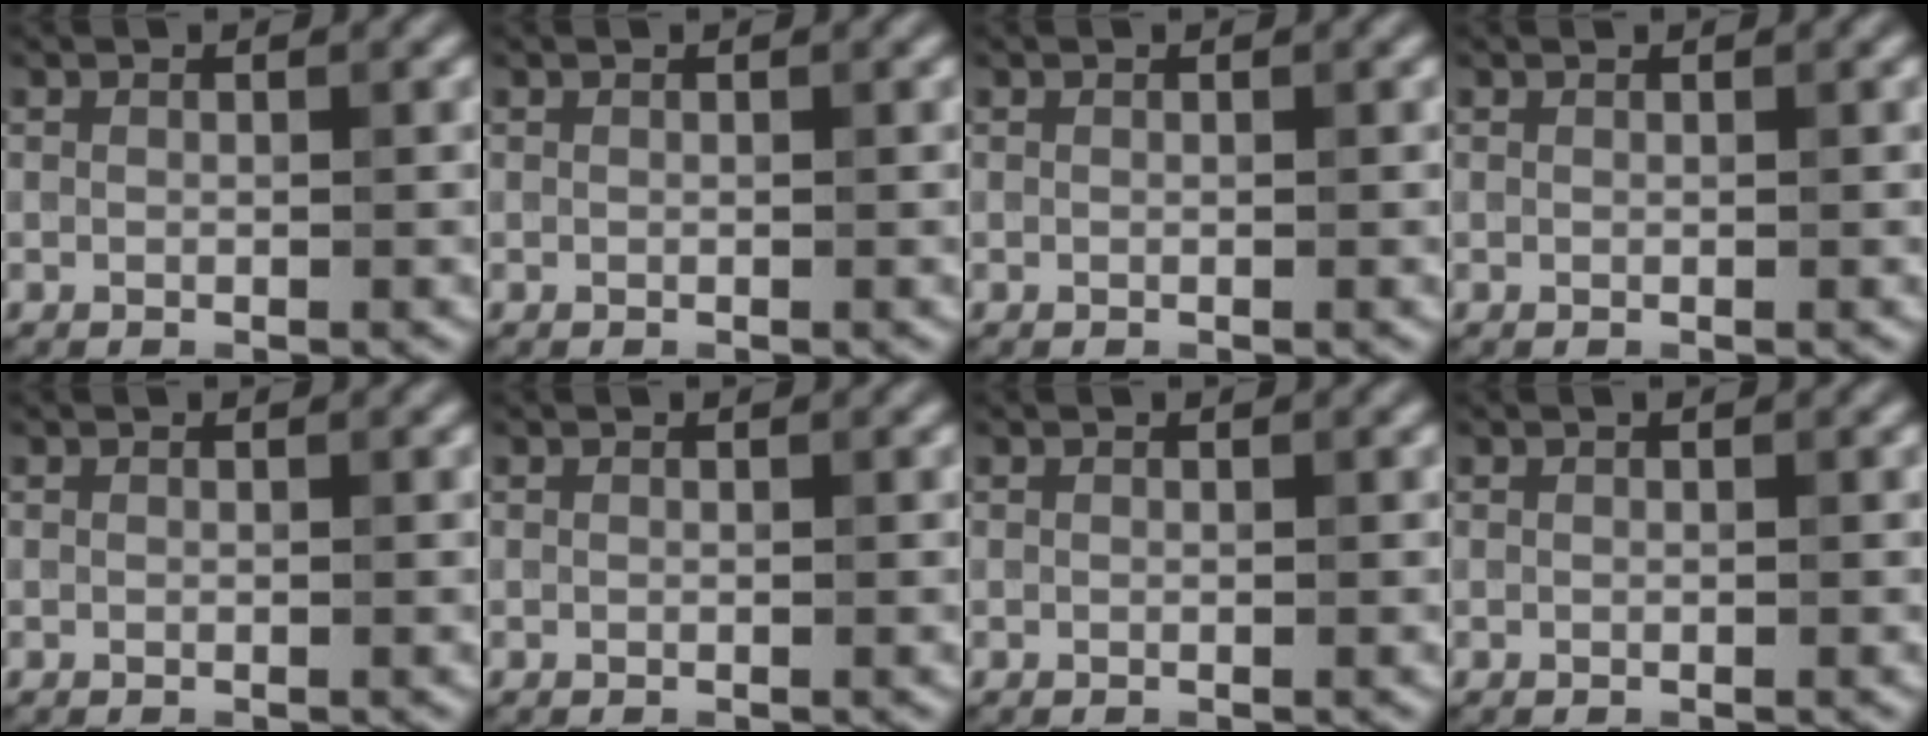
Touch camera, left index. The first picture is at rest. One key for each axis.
{"total": 0.0}
{"total": 0.0}
{"total": 0.0}
{"total": 0.0}
{"total": 0.0}
{"total": 0.0}
{"total": 0.0}